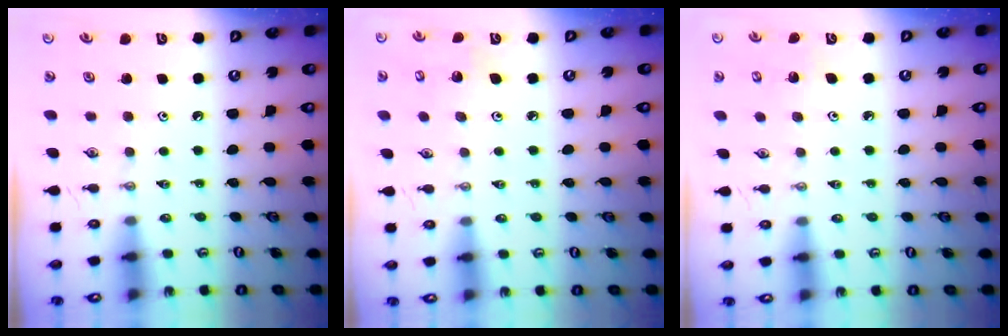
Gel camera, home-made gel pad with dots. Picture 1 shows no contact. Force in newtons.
{"total": 3.6, "press": 3.4, "slide": 1.1}
{"total": 3.1, "press": 3.1, "slide": 0.2}